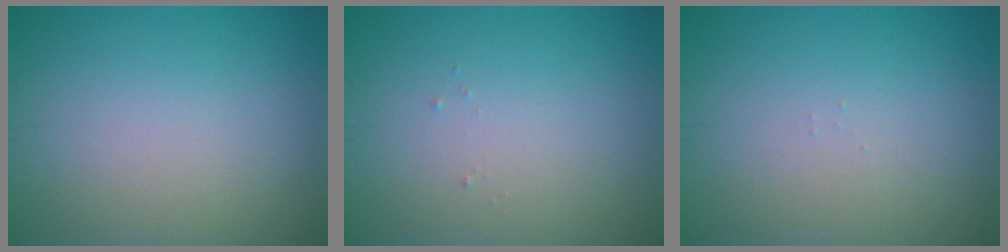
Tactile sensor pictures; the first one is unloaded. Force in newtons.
{"total": 0.0}
{"total": 0.0}